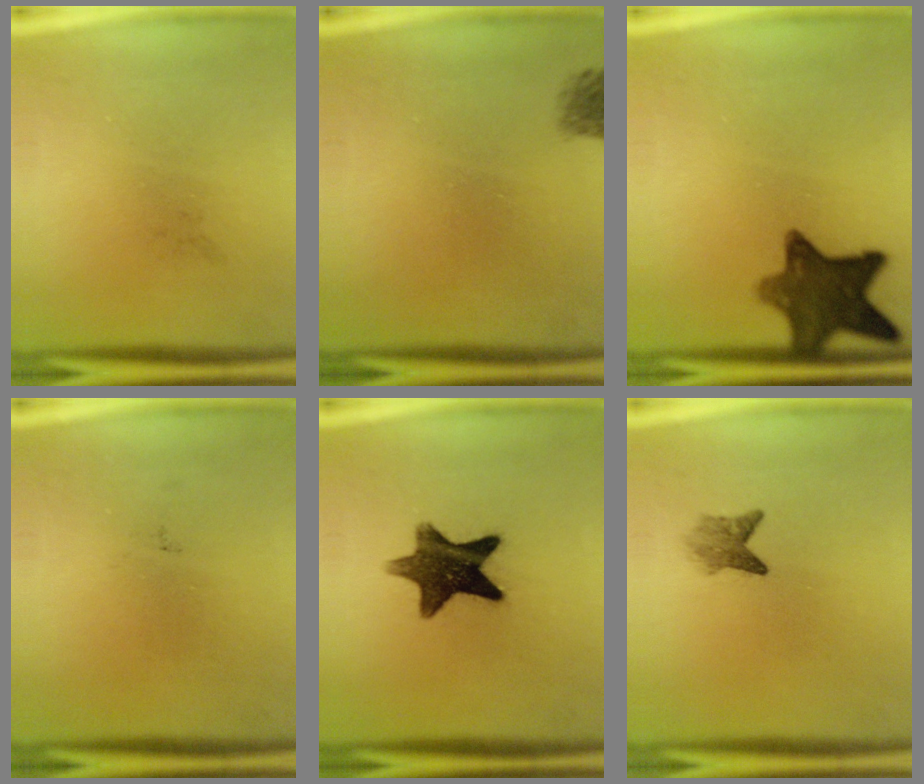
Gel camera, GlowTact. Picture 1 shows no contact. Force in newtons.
{"total": 1.8}
{"total": 10.5}
{"total": 0.0}
{"total": 12.2}
{"total": 2.6}